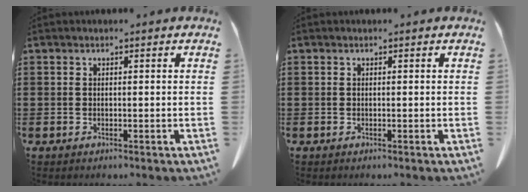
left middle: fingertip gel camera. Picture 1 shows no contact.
{"total": 0.0}